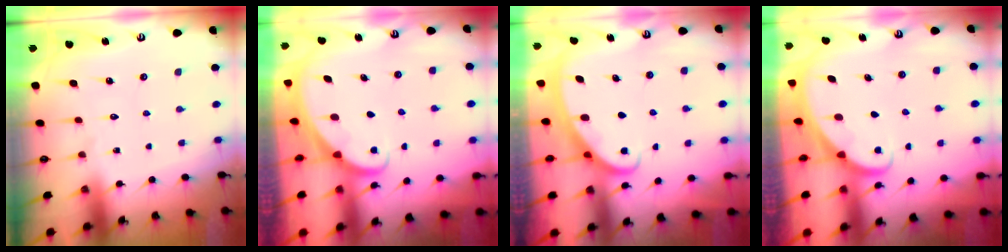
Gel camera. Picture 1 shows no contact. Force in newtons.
{"total": 1.9, "press": 1.9, "slide": 0.1}
{"total": 2.6, "press": 2.6, "slide": 0.4}
{"total": 1.9, "press": 1.9, "slide": 0.1}